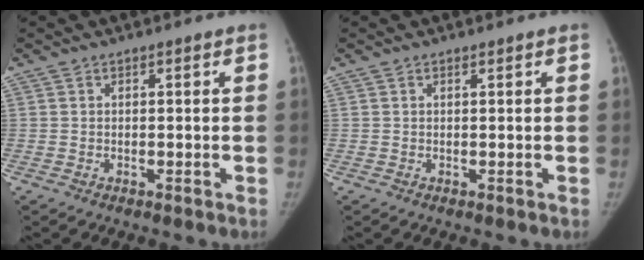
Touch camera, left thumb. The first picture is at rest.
{"total": 0.0}